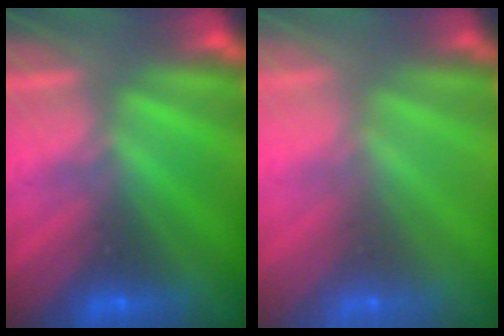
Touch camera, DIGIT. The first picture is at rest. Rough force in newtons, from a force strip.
{"total": 8.0}